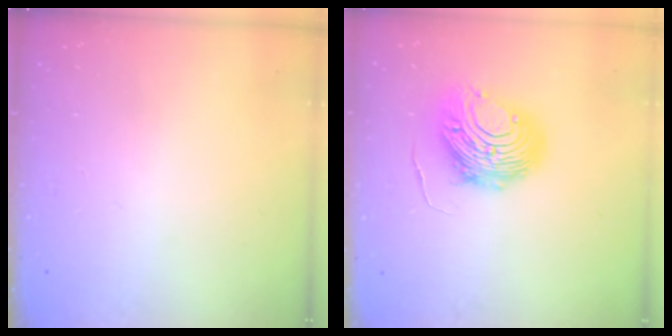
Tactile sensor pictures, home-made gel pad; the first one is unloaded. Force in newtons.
{"total": 10.7, "press": 10.6, "slide": 1.1}